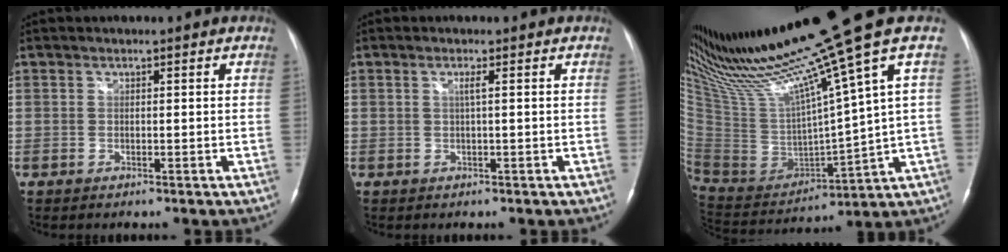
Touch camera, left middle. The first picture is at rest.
{"total": 1.1, "force": [0.2, -0.2, 1.0], "torque": [-0.023, 0.001, 0.003]}
{"total": 23.3, "force": [17.5, -2.4, 15.2], "torque": [-0.269, -0.041, 0.320]}